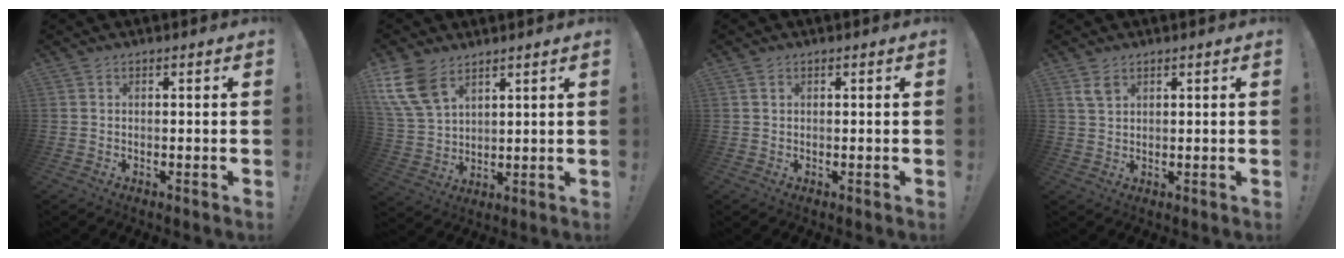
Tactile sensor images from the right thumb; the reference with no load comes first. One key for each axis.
{"total": 12.8, "fx": 7.5, "fy": 7.8, "fz": 6.9, "tx": -0.148, "ty": -0.032, "tz": 0.151}
{"total": 0.6, "fx": 0.3, "fy": 0.5, "fz": 0.1, "tx": -0.006, "ty": 0.004, "tz": 0.007}
{"total": 3.9, "fx": 2.2, "fy": 2.2, "fz": 2.3, "tx": -0.035, "ty": -0.008, "tz": 0.042}